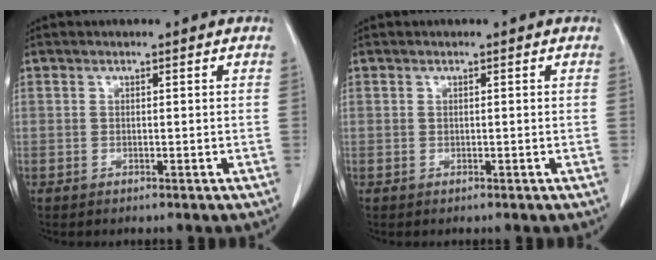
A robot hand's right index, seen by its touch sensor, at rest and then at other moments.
{"total": 0.0}